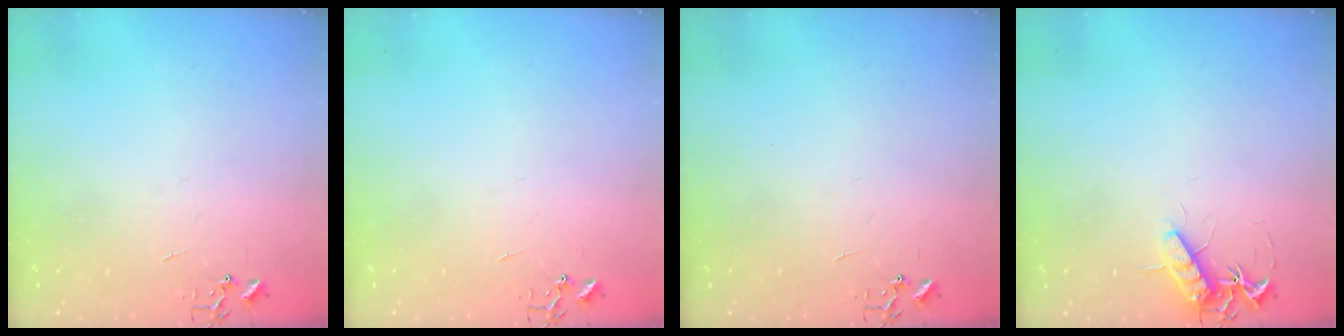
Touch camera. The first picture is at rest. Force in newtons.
{"total": 0.0}
{"total": 0.0}
{"total": 10.8, "press": 10.8, "slide": 0.4}